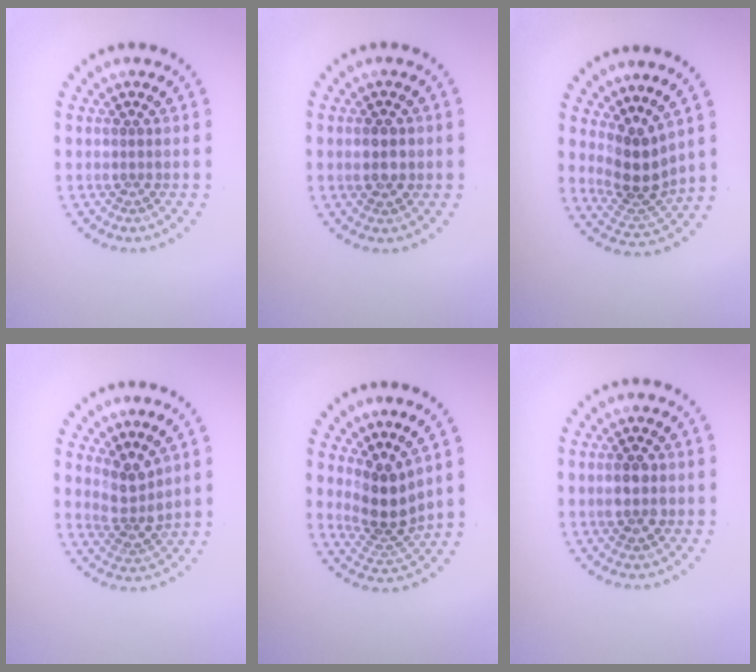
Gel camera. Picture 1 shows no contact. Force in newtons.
{"total": 2.8, "press": 2.8, "slide": 0.2}
{"total": 3.7, "press": 2.8, "slide": 2.4}
{"total": 2.8, "press": 2.1, "slide": 1.8}
{"total": 3.8, "press": 2.8, "slide": 2.5}
{"total": 3.0, "press": 3.0, "slide": 0.2}